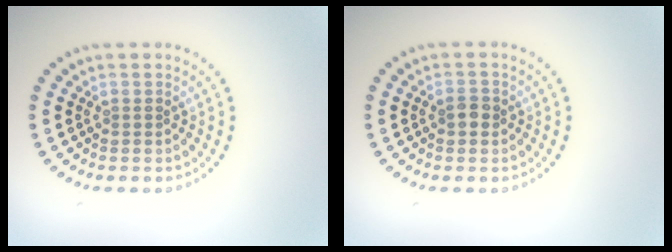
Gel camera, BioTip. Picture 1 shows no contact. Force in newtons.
{"total": 1.4, "press": 1.4, "slide": 0.1}